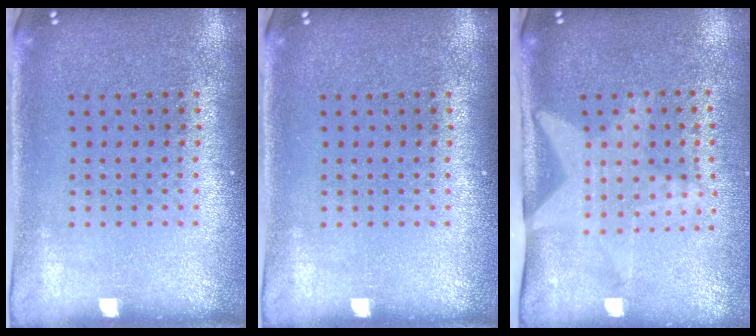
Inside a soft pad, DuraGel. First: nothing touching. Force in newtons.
{"total": 0.0}
{"total": 1.7, "press": 1.5, "slide": 0.7}